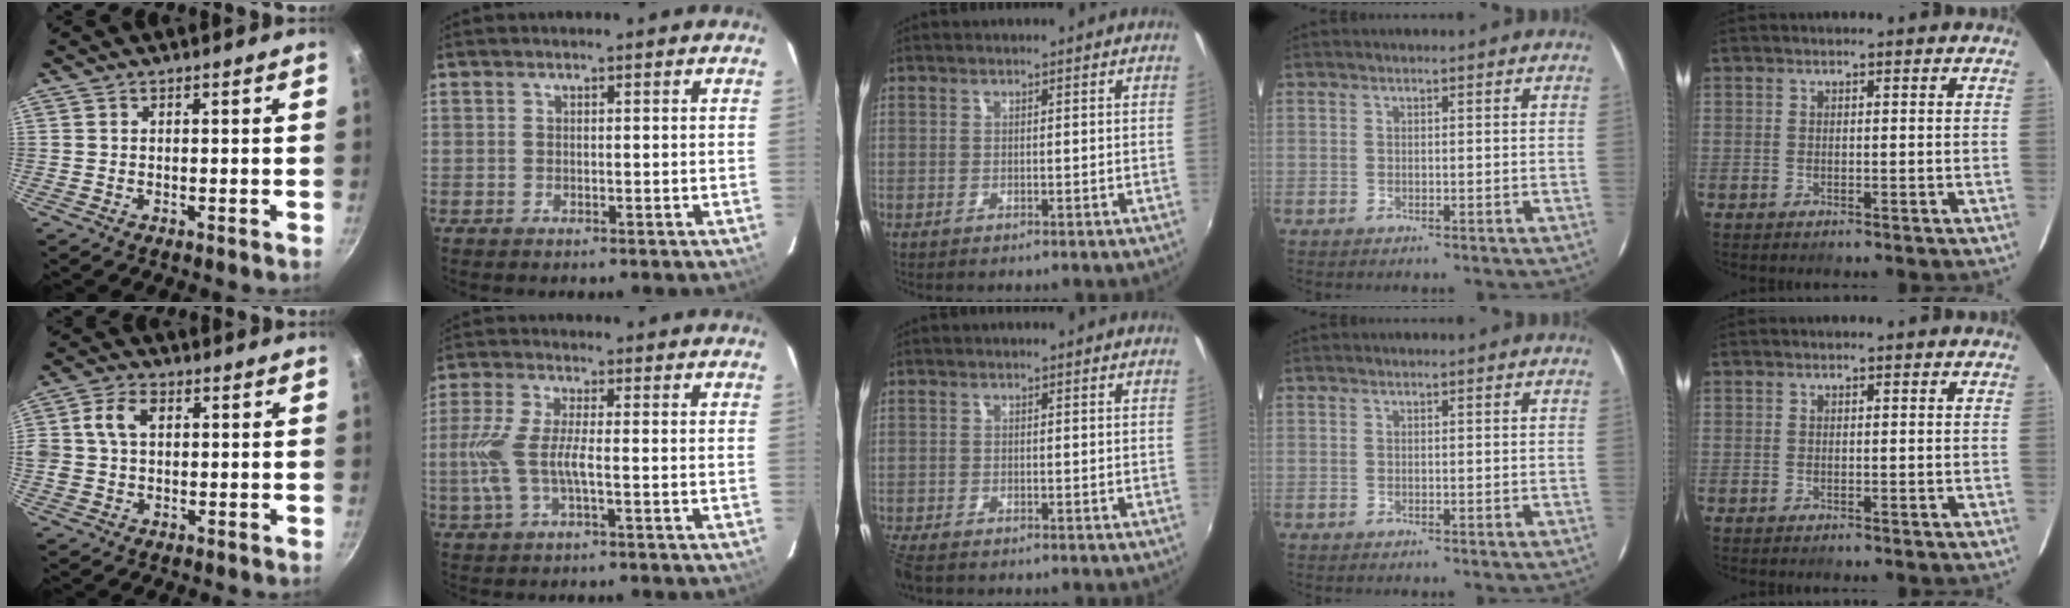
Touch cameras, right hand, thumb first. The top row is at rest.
{"thumb": {"total": 6.0, "force": [1.2, 4.3, 4.1], "torque": [-0.068, 0.008, 0.015]}, "index": {"total": 7.8, "force": [-1.5, 1.6, 7.5], "torque": [-0.169, -0.003, -0.028]}, "middle": {"total": 4.0, "force": [-3.4, 1.1, 1.8], "torque": [-0.050, -0.022, -0.068]}}